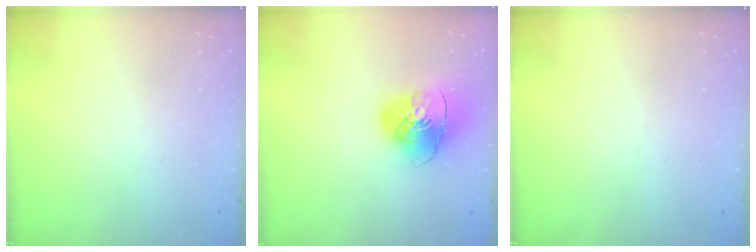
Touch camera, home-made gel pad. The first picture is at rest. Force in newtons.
{"total": 12.8, "press": 12.6, "slide": 1.9}
{"total": 0.0}